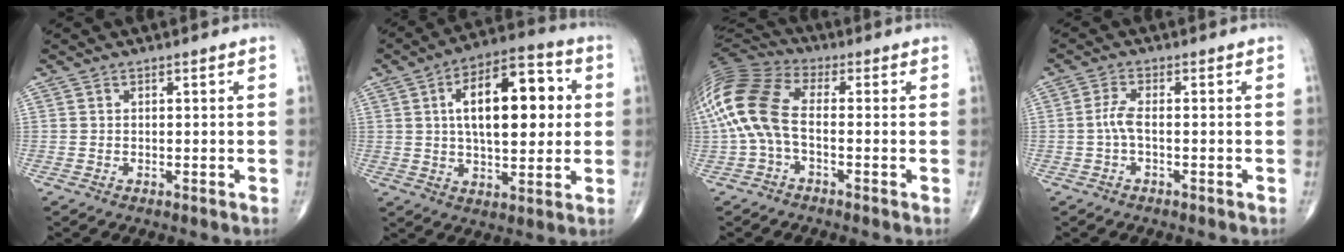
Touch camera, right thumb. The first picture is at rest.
{"total": 17.9, "force": [3.2, 8.4, 15.5], "torque": [-0.212, 0.015, 0.044]}
{"total": 14.7, "force": [-1.1, 8.0, 12.3], "torque": [-0.271, 0.035, -0.031]}
{"total": 2.8, "force": [-0.6, 0.8, 2.7], "torque": [-0.064, 0.004, -0.014]}